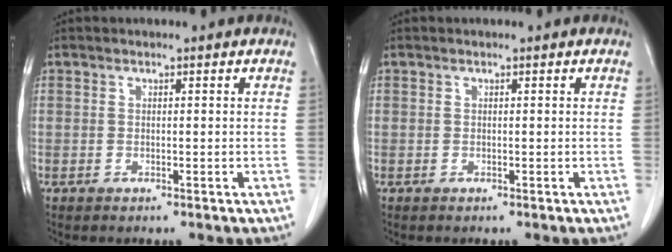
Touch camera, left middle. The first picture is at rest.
{"total": 0.0}